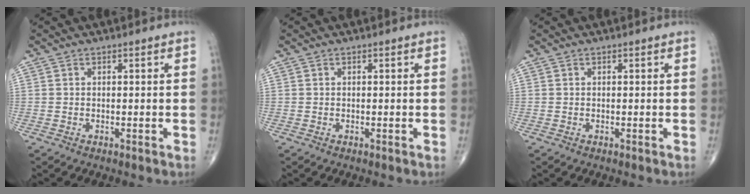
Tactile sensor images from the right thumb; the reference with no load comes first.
{"total": 0.0}
{"total": 0.0}